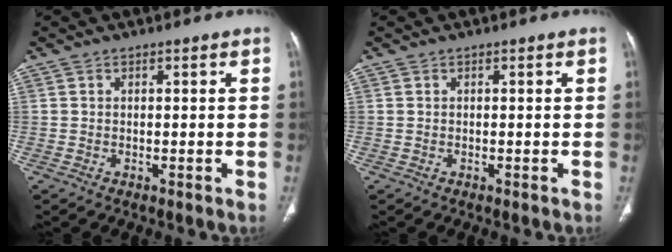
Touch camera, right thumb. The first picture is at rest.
{"total": 0.0}